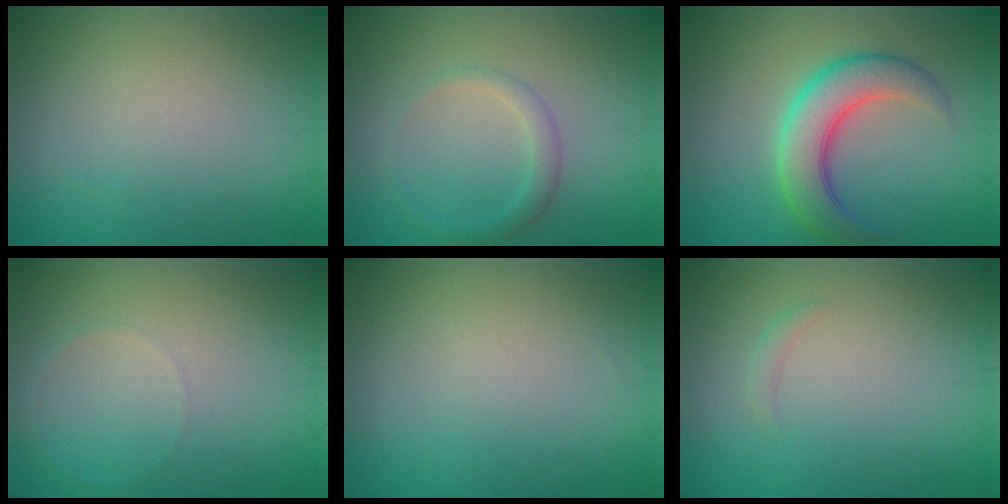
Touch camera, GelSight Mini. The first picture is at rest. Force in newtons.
{"total": 1.7, "press": 1.7, "slide": 0.1}
{"total": 5.9, "press": 5.9, "slide": 0.3}
{"total": 0.6, "press": 0.6, "slide": 0.1}
{"total": 0.0}
{"total": 0.7, "press": 0.7, "slide": 0.0}